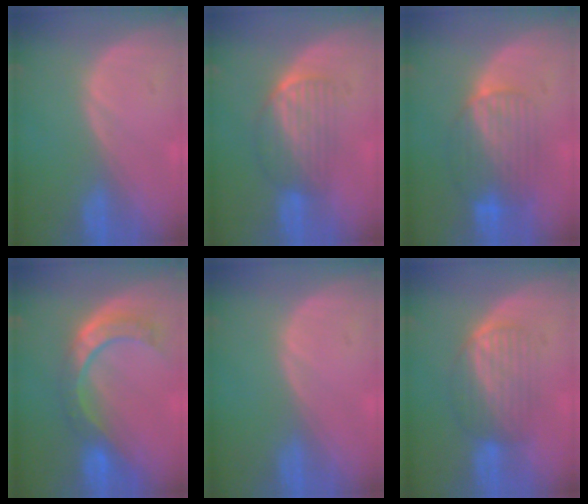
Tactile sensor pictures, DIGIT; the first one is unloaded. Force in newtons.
{"total": 6.9, "press": 5.8, "slide": 3.7}
{"total": 7.4, "press": 7.2, "slide": 1.7}
{"total": 8.7, "press": 7.3, "slide": 4.7}
{"total": 0.0}
{"total": 6.2, "press": 6.0, "slide": 1.5}